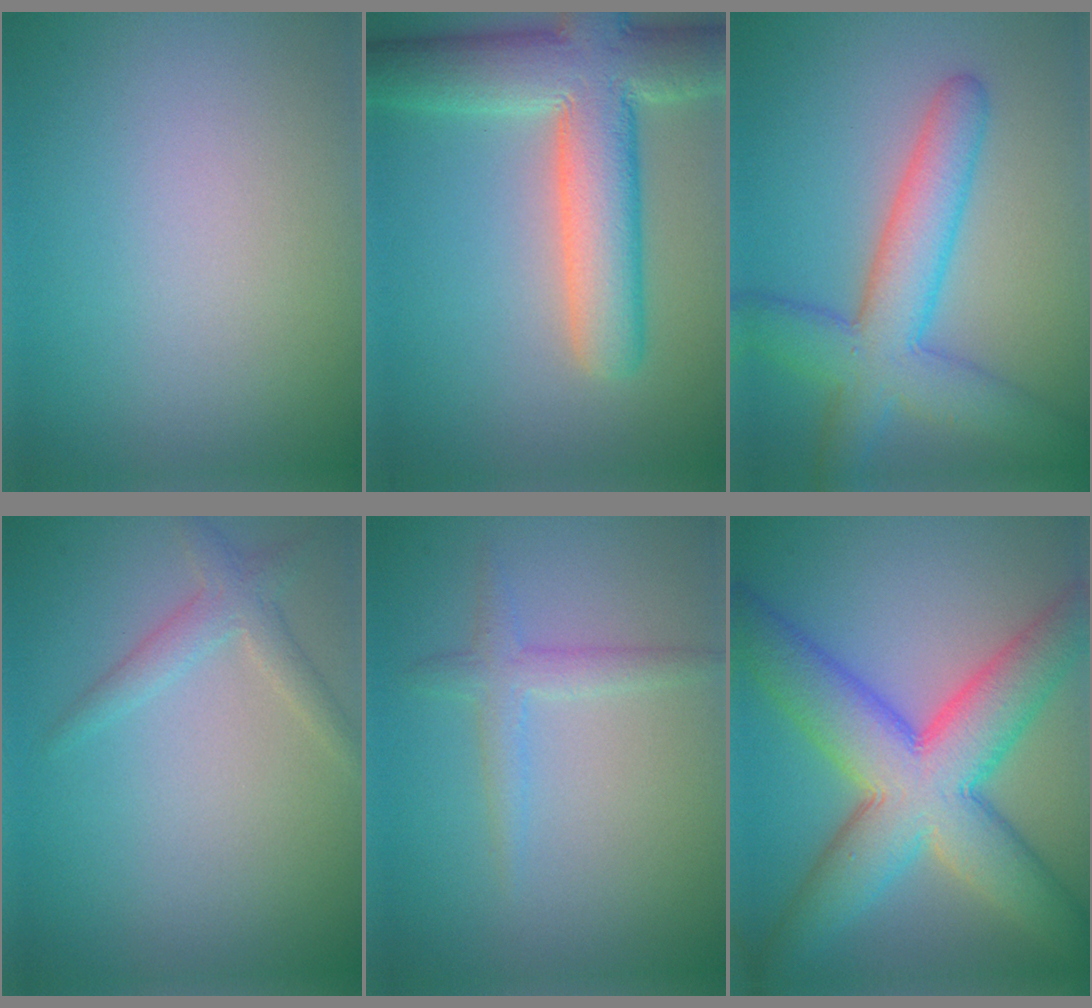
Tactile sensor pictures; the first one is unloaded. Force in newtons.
{"total": 9.5, "press": 9.4, "slide": 0.8}
{"total": 6.8, "press": 6.8, "slide": 0.1}
{"total": 1.9, "press": 1.9, "slide": 0.0}
{"total": 1.9, "press": 1.9, "slide": 0.1}
{"total": 10.8, "press": 10.8, "slide": 0.5}